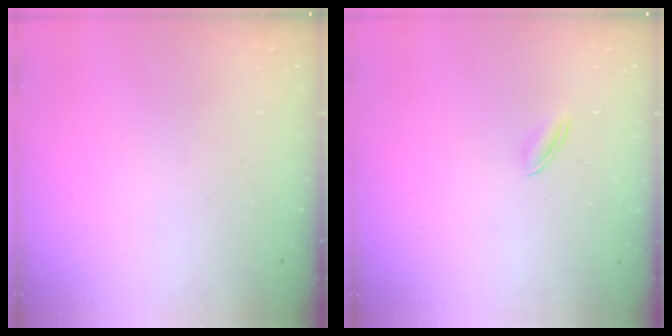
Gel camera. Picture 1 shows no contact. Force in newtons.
{"total": 2.5, "press": 2.4, "slide": 0.8}